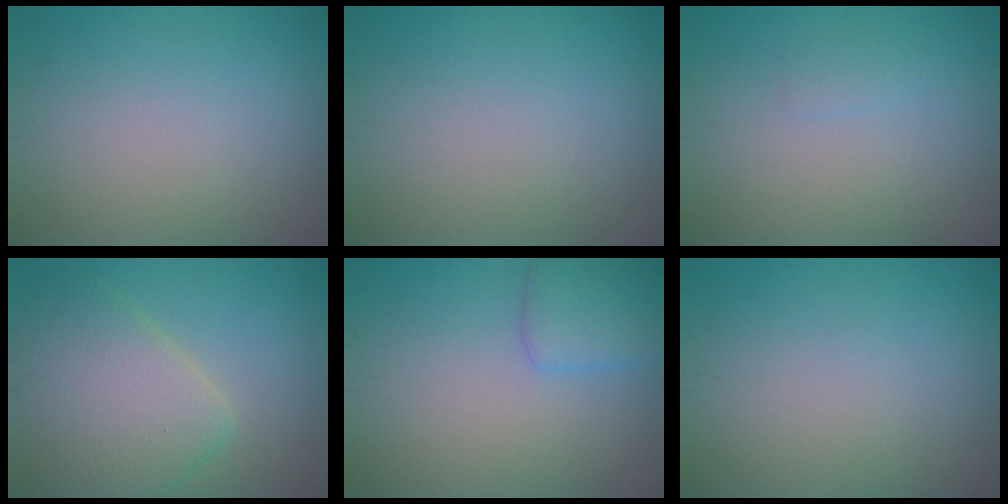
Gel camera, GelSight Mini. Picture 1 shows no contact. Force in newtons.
{"total": 0.0}
{"total": 0.7, "press": 0.7, "slide": 0.1}
{"total": 6.8, "press": 6.8, "slide": 0.4}
{"total": 2.7, "press": 2.7, "slide": 0.0}
{"total": 0.0}